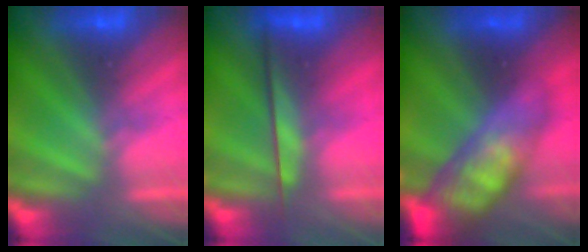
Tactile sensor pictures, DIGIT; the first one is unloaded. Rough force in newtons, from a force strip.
{"total": 2.4}
{"total": 7.5}